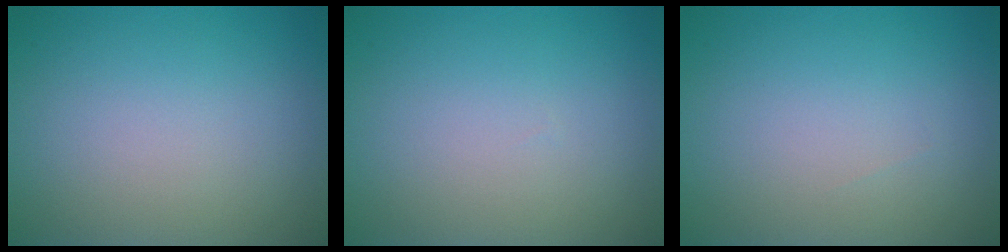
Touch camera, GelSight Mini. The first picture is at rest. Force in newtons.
{"total": 0.0}
{"total": 0.0}